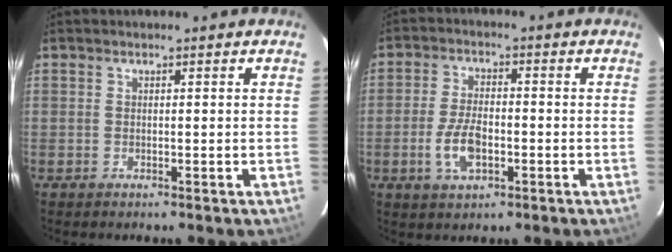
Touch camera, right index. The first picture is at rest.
{"total": 7.3, "force": [-2.4, 3.6, 6.0], "torque": [-0.126, -0.001, -0.042]}